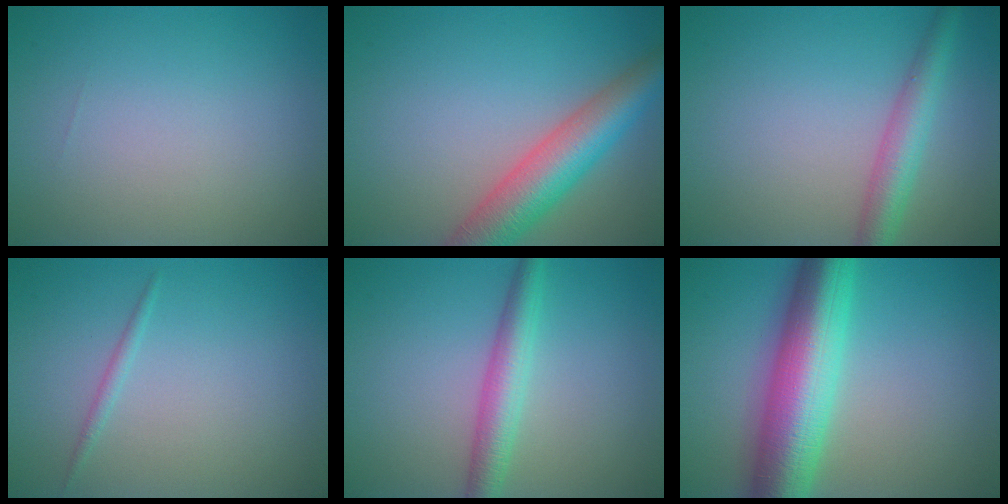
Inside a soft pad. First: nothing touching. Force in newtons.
{"total": 6.9, "press": 6.9, "slide": 0.3}
{"total": 3.7, "press": 3.7, "slide": 0.2}
{"total": 0.8, "press": 0.8, "slide": 0.0}
{"total": 3.5, "press": 3.5, "slide": 0.0}
{"total": 10.5, "press": 10.5, "slide": 0.0}